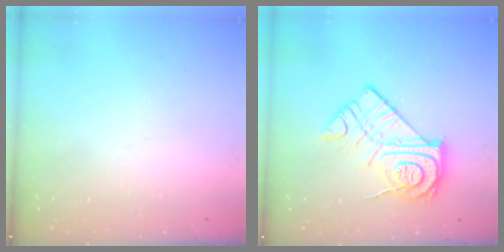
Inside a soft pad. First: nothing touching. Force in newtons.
{"total": 14.9, "press": 14.8, "slide": 1.2}